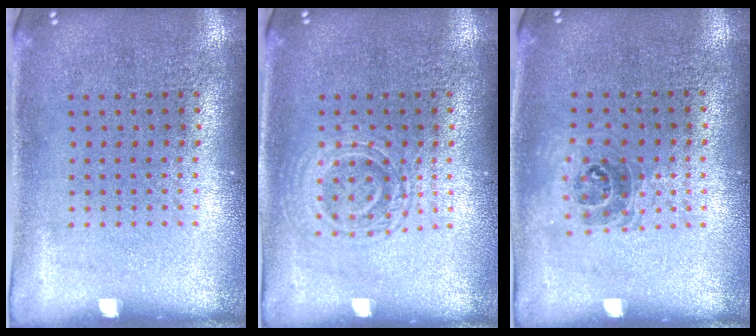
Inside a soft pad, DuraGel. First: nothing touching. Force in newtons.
{"total": 1.4, "press": 1.3, "slide": 0.3}
{"total": 1.1, "press": 0.9, "slide": 0.6}